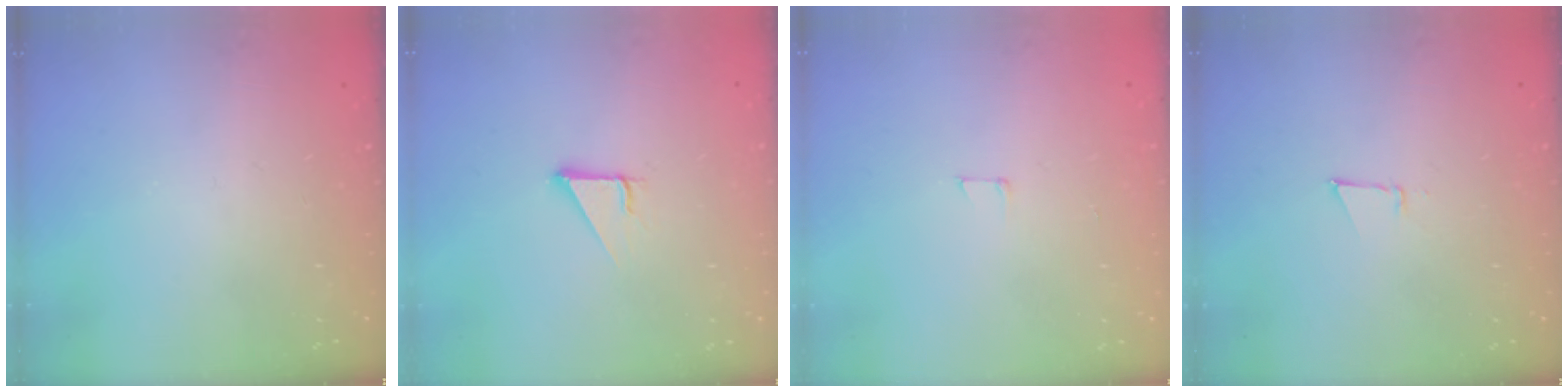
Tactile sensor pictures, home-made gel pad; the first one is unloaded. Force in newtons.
{"total": 2.9, "press": 2.9, "slide": 0.1}
{"total": 2.9, "press": 2.9, "slide": 0.2}
{"total": 3.8, "press": 3.7, "slide": 0.6}